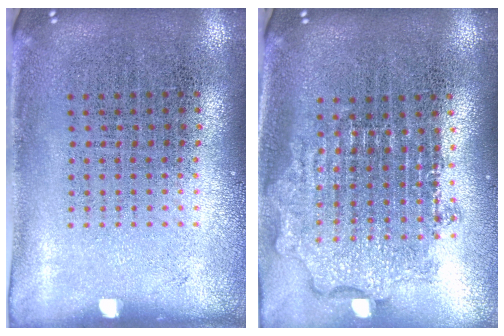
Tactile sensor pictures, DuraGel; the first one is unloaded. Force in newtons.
{"total": 1.9, "press": 1.5, "slide": 1.1}